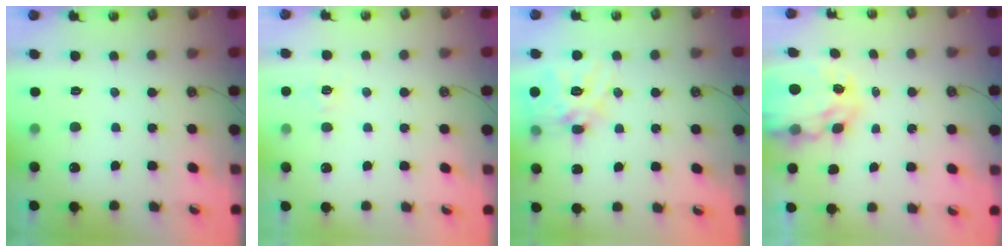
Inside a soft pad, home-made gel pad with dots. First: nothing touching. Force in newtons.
{"total": 4.2, "press": 4.2, "slide": 0.5}
{"total": 15.5, "press": 15.3, "slide": 2.4}
{"total": 9.3, "press": 9.3, "slide": 0.8}